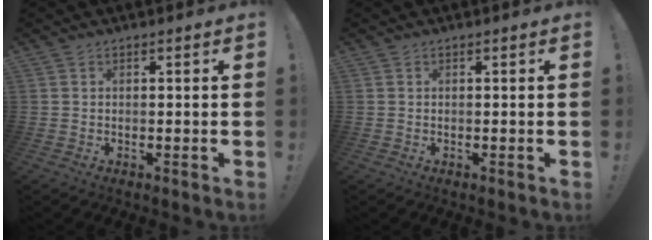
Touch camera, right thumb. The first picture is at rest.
{"total": 0.0}